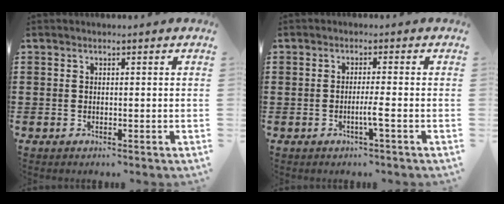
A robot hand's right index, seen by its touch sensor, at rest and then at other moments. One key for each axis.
{"total": 2.6, "fx": -0.9, "fy": -0.3, "fz": 2.4, "tx": -0.041, "ty": -0.007, "tz": -0.020}